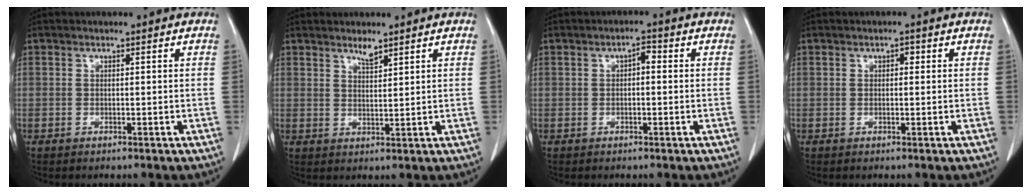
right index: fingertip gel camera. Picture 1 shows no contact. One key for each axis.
{"total": 2.7, "fx": 2.2, "fy": 0.6, "fz": 1.4, "tx": -0.029, "ty": -0.004, "tz": 0.044}
{"total": 2.4, "fx": 0.3, "fy": 1.1, "fz": 2.1, "tx": -0.035, "ty": 0.012, "tz": 0.003}
{"total": 1.3, "fx": 0.3, "fy": 0.8, "fz": 1.0, "tx": -0.020, "ty": 0.008, "tz": 0.004}